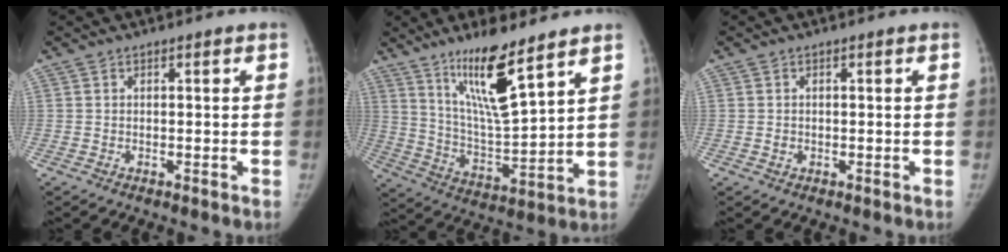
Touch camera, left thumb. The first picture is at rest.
{"total": 14.7, "force": [9.5, 2.4, 11.0], "torque": [-0.189, -0.069, 0.187]}
{"total": 1.0, "force": [-0.1, 0.9, 0.4], "torque": [-0.006, 0.000, 0.001]}